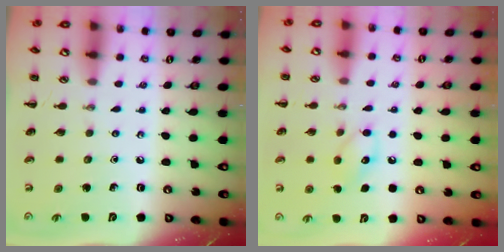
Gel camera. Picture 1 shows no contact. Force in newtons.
{"total": 8.8, "press": 8.8, "slide": 1.2}